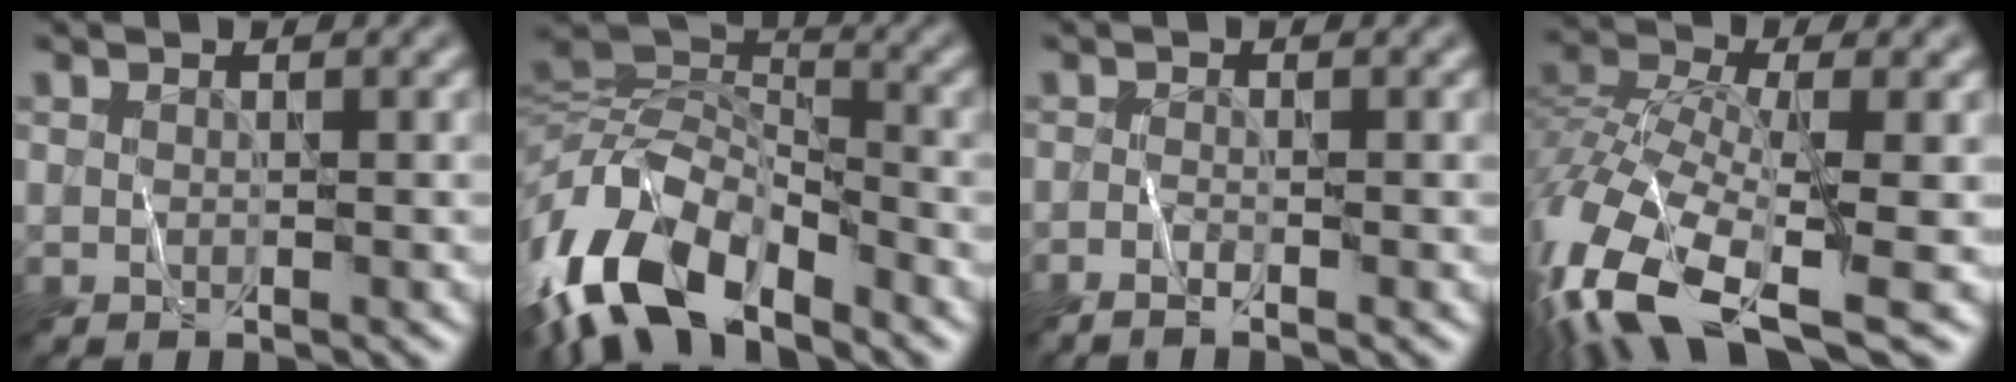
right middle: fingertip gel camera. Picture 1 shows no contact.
{"total": 11.7, "force": [-6.4, 5.6, 8.0], "torque": [-0.157, -0.005, -0.126]}
{"total": 1.4, "force": [-0.9, 0.1, 1.0], "torque": [-0.022, -0.001, -0.021]}
{"total": 12.6, "force": [-7.4, 5.0, 8.9], "torque": [-0.200, -0.017, -0.136]}